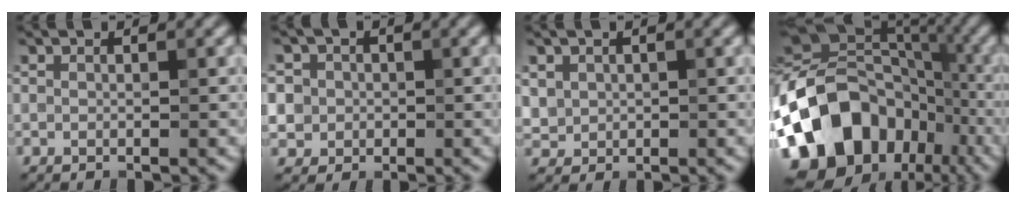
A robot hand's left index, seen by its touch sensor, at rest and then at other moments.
{"total": 5.1, "force": [0.6, 4.9, 1.5], "torque": [-0.030, 0.028, -0.006]}
{"total": 1.6, "force": [0.5, 1.5, 0.3], "torque": [-0.006, -0.005, 0.015]}
{"total": 15.6, "force": [-6.1, 11.3, 8.9], "torque": [-0.176, 0.010, -0.124]}